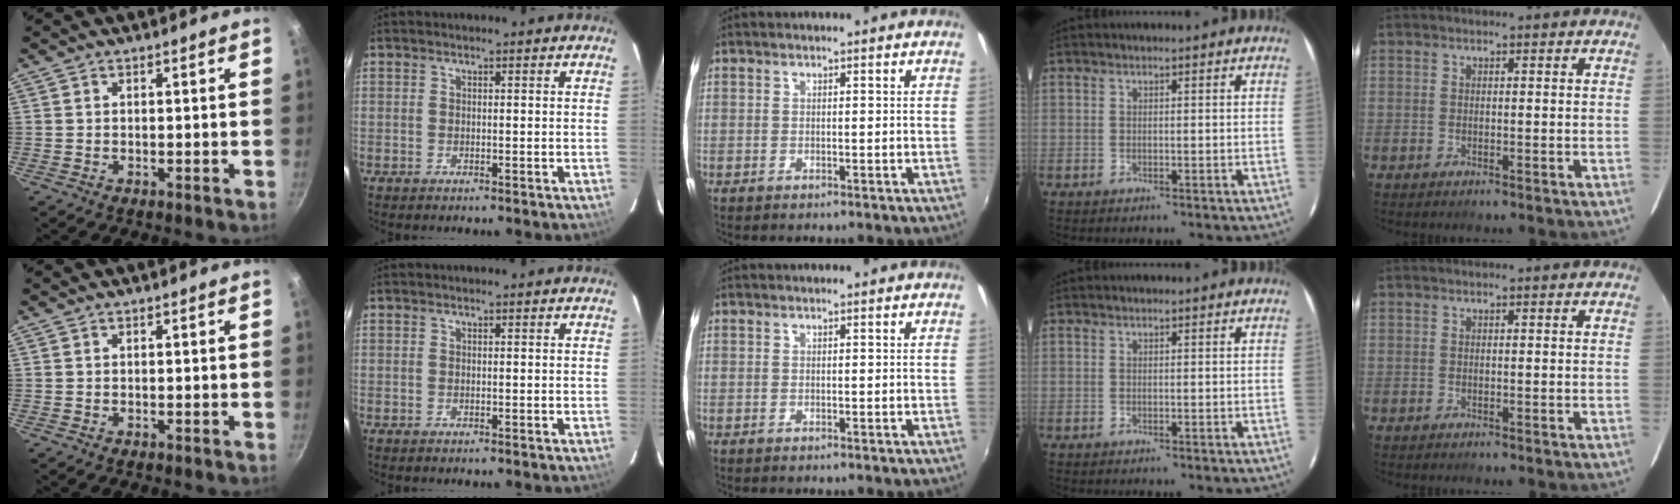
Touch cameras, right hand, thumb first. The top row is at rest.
{}